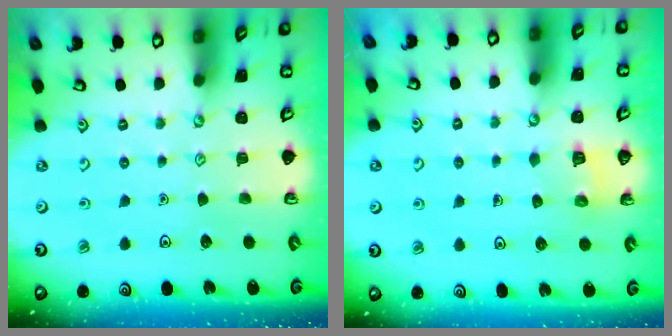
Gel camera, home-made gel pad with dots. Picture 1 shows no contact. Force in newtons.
{"total": 2.2, "press": 2.2, "slide": 0.1}